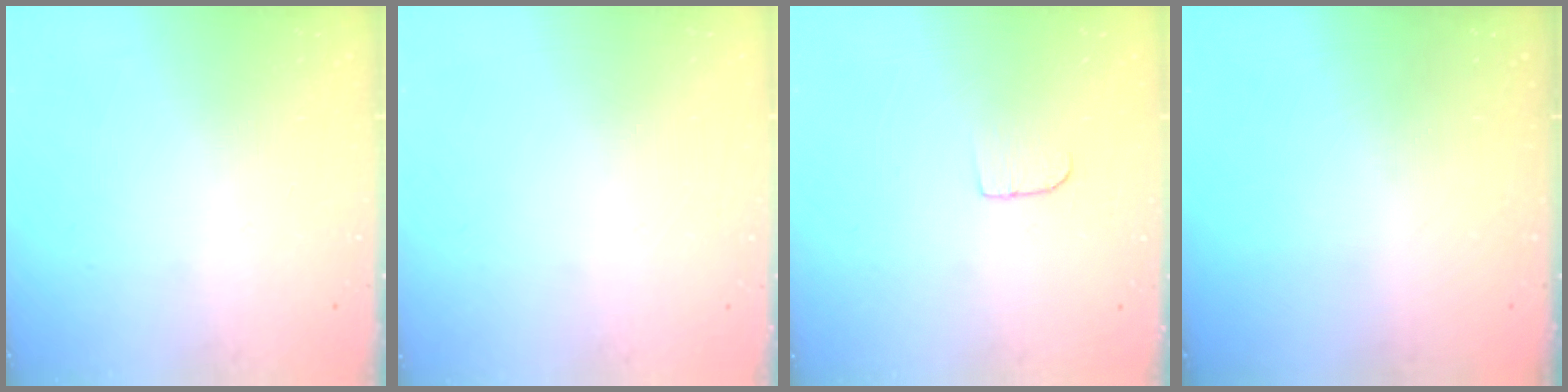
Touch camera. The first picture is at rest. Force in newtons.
{"total": 0.0}
{"total": 4.6, "press": 4.6, "slide": 0.4}
{"total": 0.0}